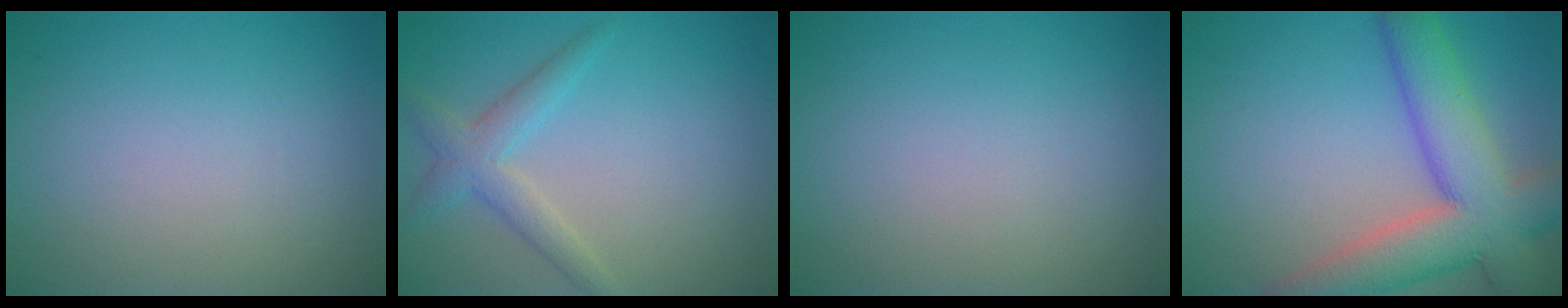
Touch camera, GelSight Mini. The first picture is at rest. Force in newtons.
{"total": 2.8, "press": 2.8, "slide": 0.1}
{"total": 0.0}
{"total": 9.8, "press": 9.7, "slide": 0.6}